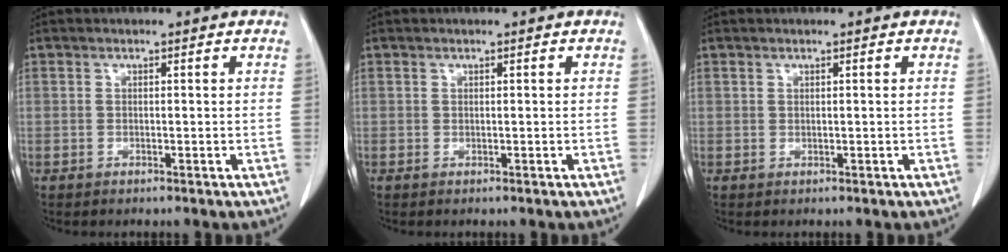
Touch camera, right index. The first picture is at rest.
{"total": 0.0}
{"total": 0.0}